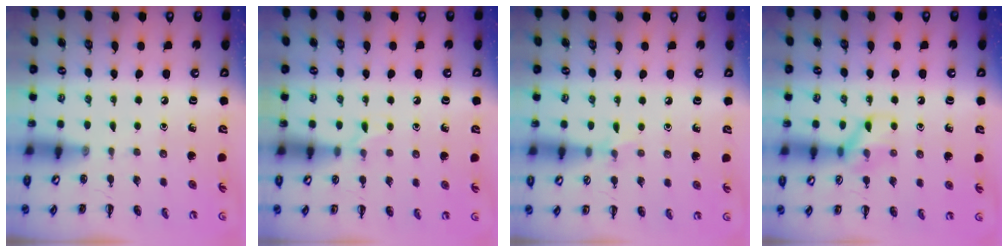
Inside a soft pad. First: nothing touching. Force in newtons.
{"total": 5.6, "press": 5.3, "slide": 1.8}
{"total": 5.1, "press": 4.8, "slide": 1.8}
{"total": 8.8, "press": 8.7, "slide": 1.0}